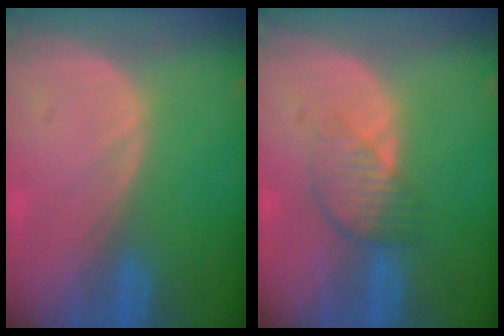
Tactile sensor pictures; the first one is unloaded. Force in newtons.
{"total": 3.9, "press": 3.6, "slide": 1.4}